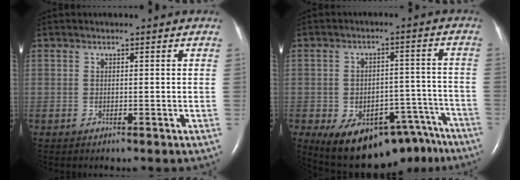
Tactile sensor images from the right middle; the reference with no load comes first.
{"total": 17.4, "force": [-11.8, 9.3, 8.8], "torque": [-0.107, 0.031, -0.151]}